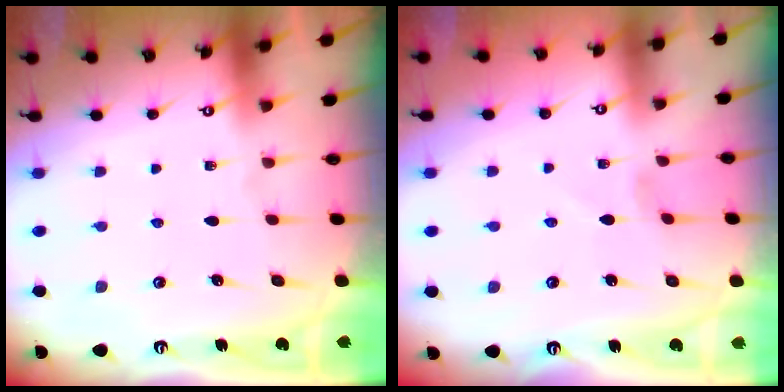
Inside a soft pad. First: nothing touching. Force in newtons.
{"total": 0.0}